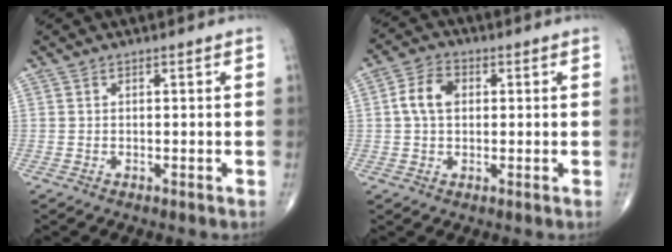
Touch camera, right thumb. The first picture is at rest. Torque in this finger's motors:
{"motor_torque": [-0.37, 0.27, 0.37, -0.17, 0.02]}